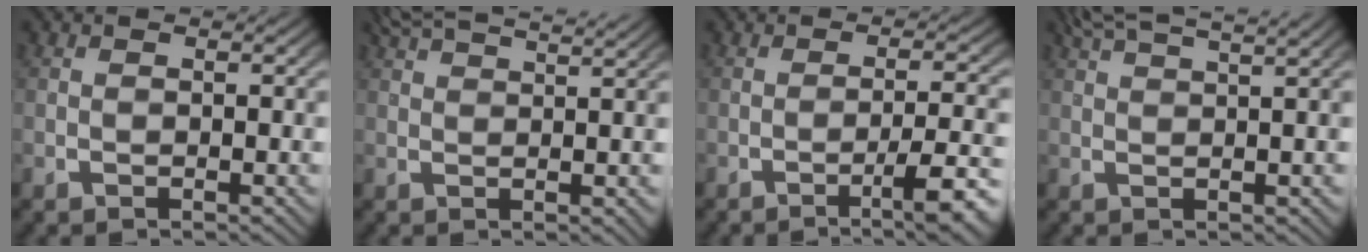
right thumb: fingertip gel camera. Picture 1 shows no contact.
{"total": 4.0, "force": [3.5, 0.4, 1.9], "torque": [-0.021, 0.005, 0.060]}
{"total": 5.1, "force": [-2.2, 1.3, 4.4], "torque": [-0.060, 0.001, -0.035]}
{"total": 4.8, "force": [4.0, 0.7, 2.5], "torque": [-0.031, 0.007, 0.067]}